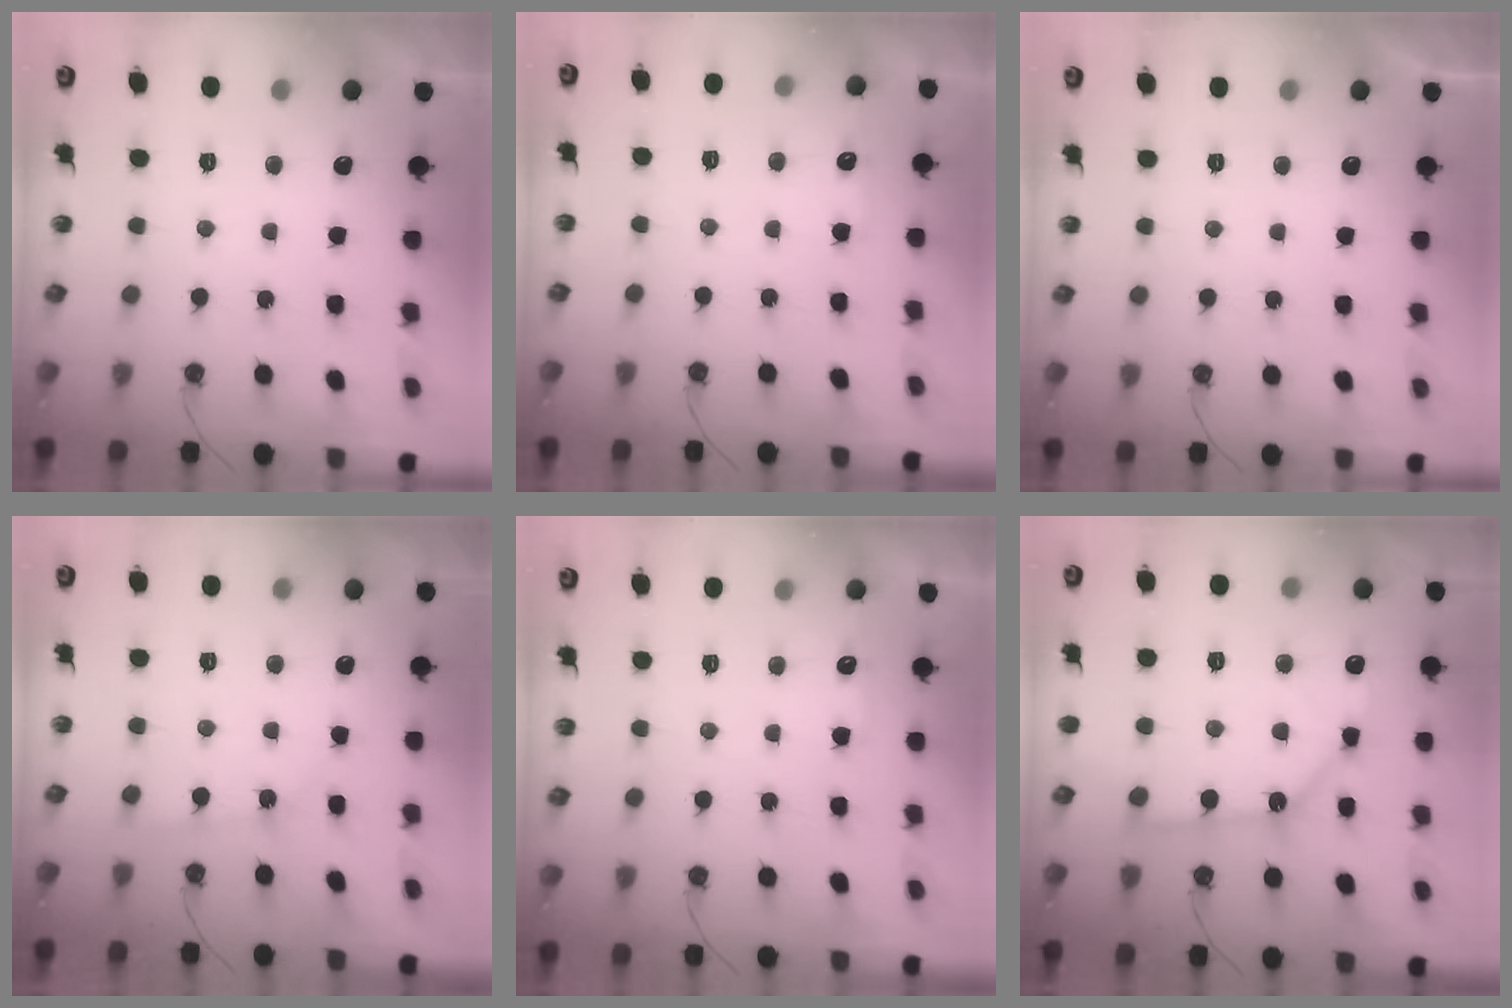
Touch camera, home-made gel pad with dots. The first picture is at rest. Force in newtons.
{"total": 4.1, "press": 4.0, "slide": 0.4}
{"total": 0.0}
{"total": 3.2, "press": 3.1, "slide": 0.4}
{"total": 4.1, "press": 4.0, "slide": 0.4}
{"total": 13.9, "press": 13.8, "slide": 1.4}